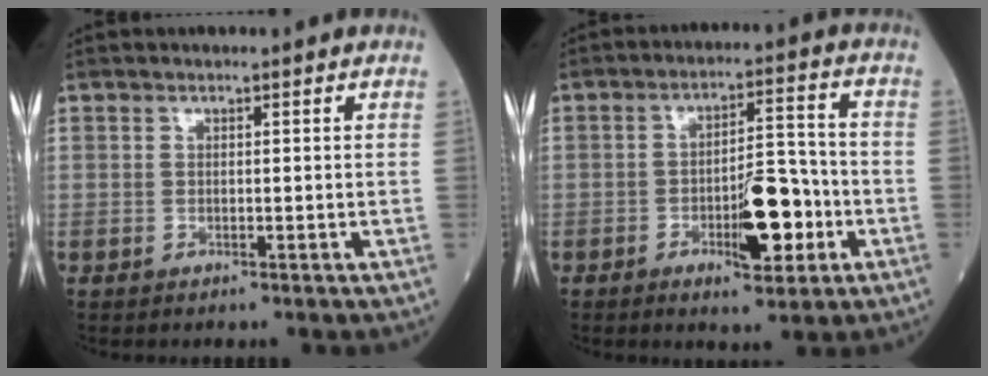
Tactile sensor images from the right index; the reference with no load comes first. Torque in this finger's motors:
{"motor_torque": [0.15, -0.03, 0.15, 0.06]}